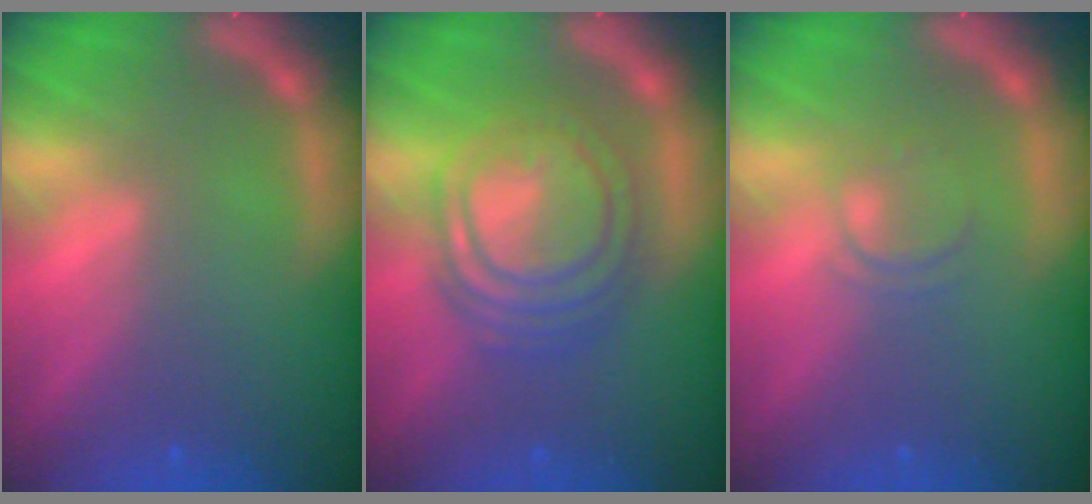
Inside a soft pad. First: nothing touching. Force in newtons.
{"total": 9.0}
{"total": 2.0}